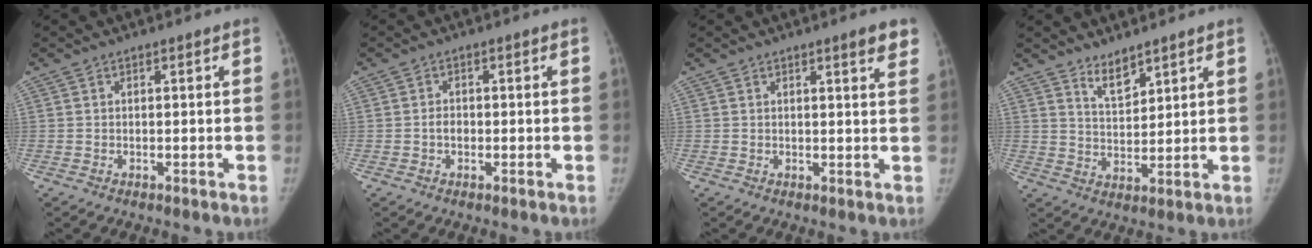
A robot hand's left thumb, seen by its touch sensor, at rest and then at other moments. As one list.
[{"total": 1.7, "force": [-0.4, 1.2, 1.0], "torque": [-0.013, 0.006, -0.009]}, {"total": 3.9, "force": [2.5, 0.6, 2.9], "torque": [-0.027, -0.012, 0.031]}, {"total": 4.6, "force": [3.8, 1.4, 2.1], "torque": [-0.022, -0.038, 0.075]}]